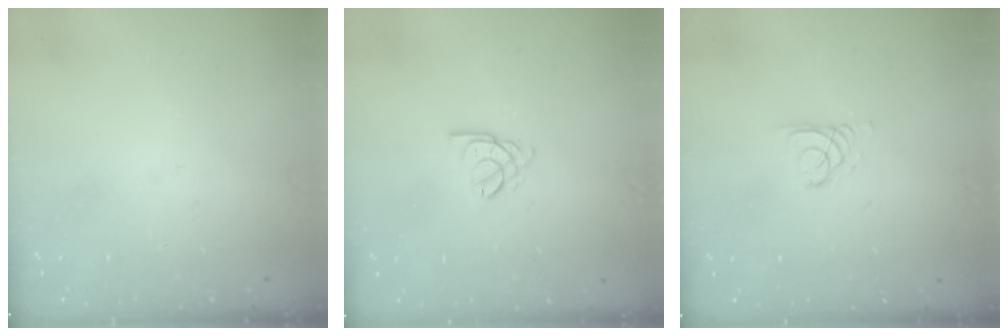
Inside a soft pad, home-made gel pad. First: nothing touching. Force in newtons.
{"total": 2.3, "press": 2.3, "slide": 0.5}
{"total": 1.1, "press": 1.1, "slide": 0.1}